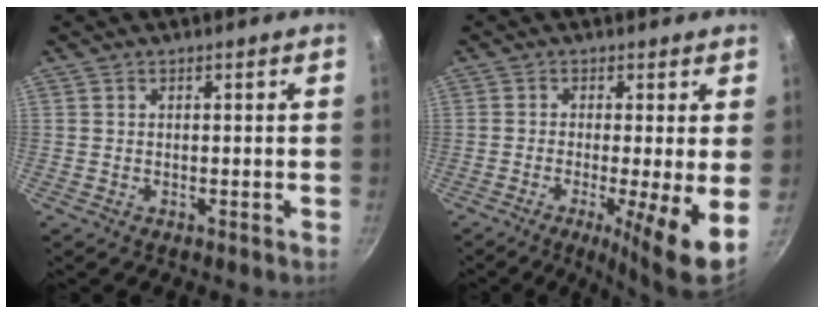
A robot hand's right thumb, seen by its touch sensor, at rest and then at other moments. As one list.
[{"total": 10.3, "force": [-1.8, 1.5, 10.1], "torque": [-0.146, -0.008, -0.028]}]